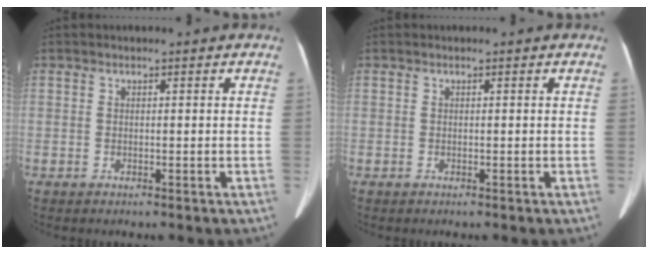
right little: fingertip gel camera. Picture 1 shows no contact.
{"total": 0.0}